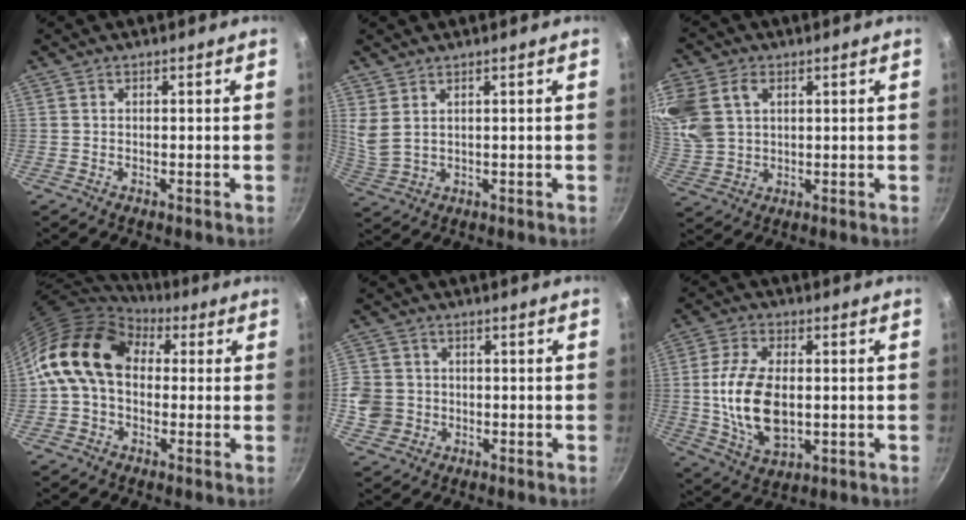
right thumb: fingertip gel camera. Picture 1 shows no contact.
{"total": 4.0, "force": [2.2, 2.0, 2.6], "torque": [-0.051, -0.017, 0.053]}
{"total": 16.2, "force": [5.2, 12.1, 9.5], "torque": [-0.225, 0.015, 0.108]}
{"total": 14.0, "force": [2.8, 10.2, 9.2], "torque": [-0.130, 0.017, 0.030]}
{"total": 8.3, "force": [-1.0, 7.8, 2.7], "torque": [-0.046, 0.011, -0.021]}
{"total": 14.5, "force": [-0.4, 8.5, 11.8], "torque": [-0.216, 0.003, -0.001]}